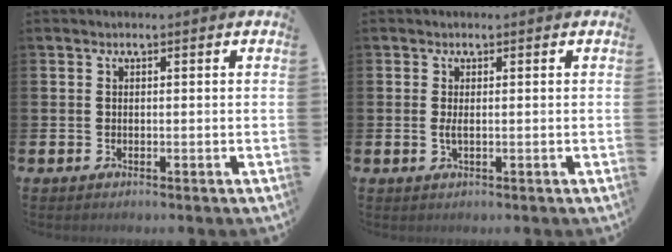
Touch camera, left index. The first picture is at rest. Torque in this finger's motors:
{"motor_torque": [0.36, 0.01, 0.02, 0.07]}